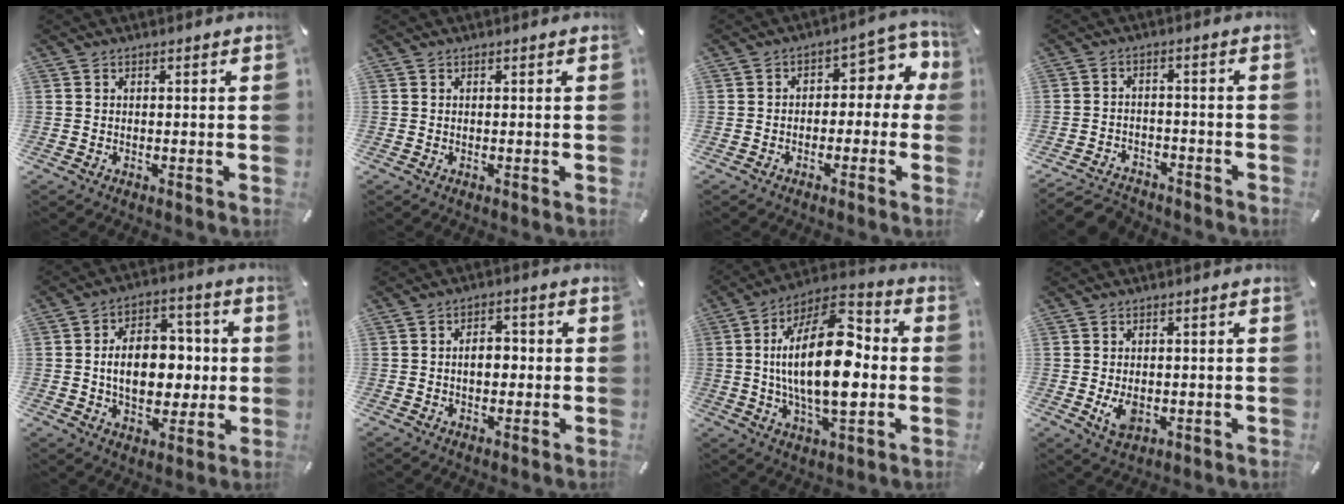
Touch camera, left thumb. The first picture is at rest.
{"total": 0.0}
{"total": 7.0, "force": [0.1, 5.1, 4.9], "torque": [-0.059, 0.000, -0.004]}
{"total": 6.1, "force": [-5.3, 2.4, 1.7], "torque": [-0.037, 0.024, -0.104]}
{"total": 14.0, "force": [-0.3, 10.0, 9.8], "torque": [-0.145, 0.007, -0.002]}
{"total": 5.1, "force": [-0.5, 3.3, 3.8], "torque": [-0.048, 0.001, -0.016]}
{"total": 23.5, "force": [-0.2, 11.4, 20.6], "torque": [-0.383, -0.009, -0.010]}
{"total": 4.7, "force": [-0.9, 3.1, 3.3], "torque": [-0.070, -0.007, -0.018]}